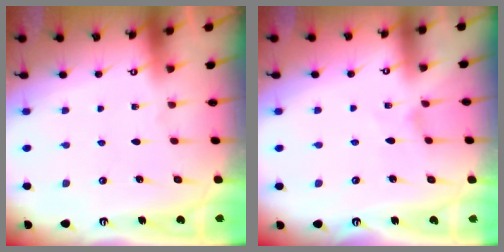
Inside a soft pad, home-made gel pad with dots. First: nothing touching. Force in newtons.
{"total": 0.0}